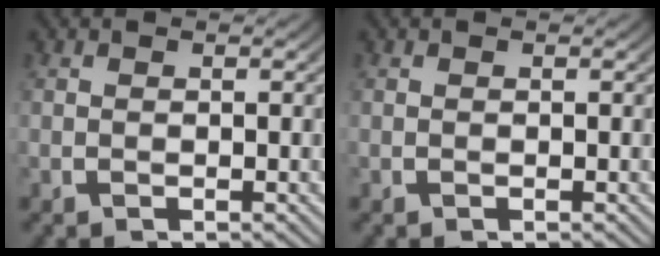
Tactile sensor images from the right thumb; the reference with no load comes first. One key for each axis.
{"total": 0.0}